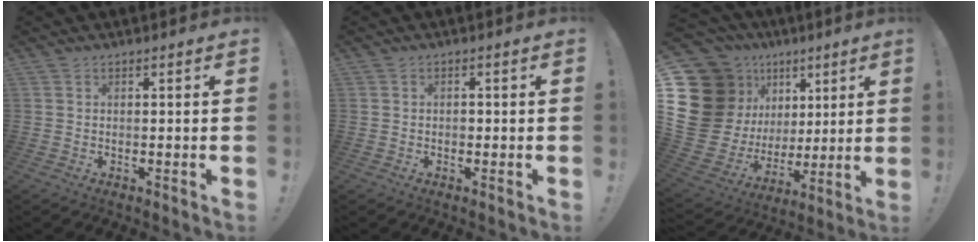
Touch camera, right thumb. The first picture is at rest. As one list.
[{"total": 0.8, "force": [-0.5, 0.7, 0.3], "torque": [-0.006, 0.003, -0.008]}, {"total": 22.4, "force": [6.5, 17.6, 12.2], "torque": [-0.236, -0.063, 0.180]}]